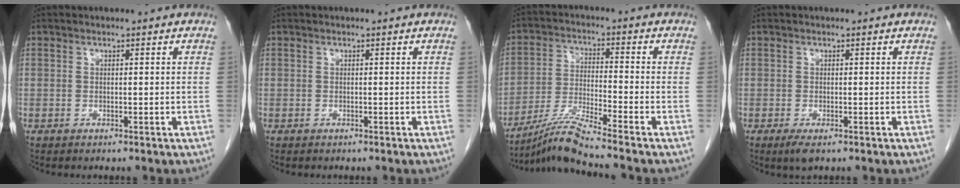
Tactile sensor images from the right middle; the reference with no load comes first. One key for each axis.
{"total": 0.0}
{"total": 7.9, "fx": -6.9, "fy": -2.2, "fz": 3.2, "tx": -0.067, "ty": -0.024, "tz": -0.132}
{"total": 1.9, "fx": -1.1, "fy": 0.5, "fz": 1.5, "tx": -0.028, "ty": -0.005, "tz": -0.015}